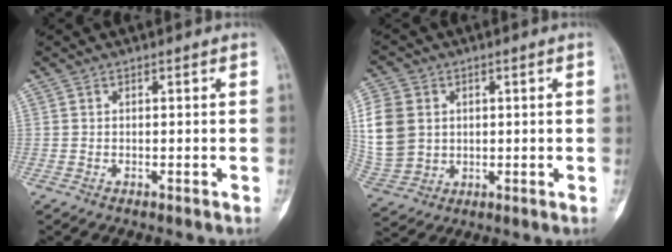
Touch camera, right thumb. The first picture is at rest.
{"total": 12.5, "force": [2.2, 10.2, 6.8], "torque": [-0.143, -0.001, 0.055]}